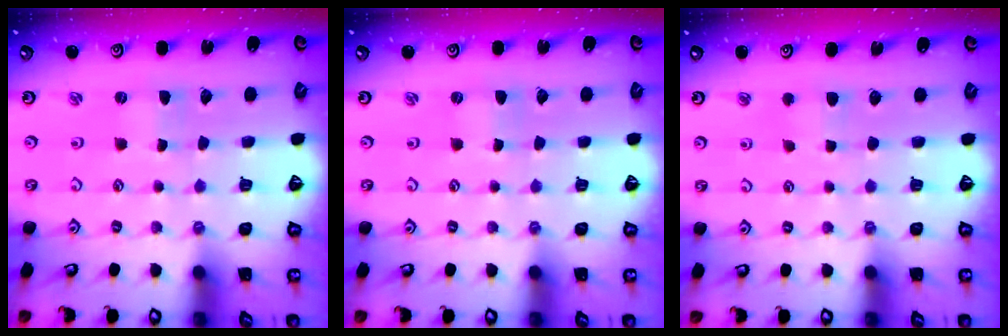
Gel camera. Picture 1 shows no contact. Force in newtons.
{"total": 0.0}
{"total": 2.8, "press": 2.7, "slide": 0.5}